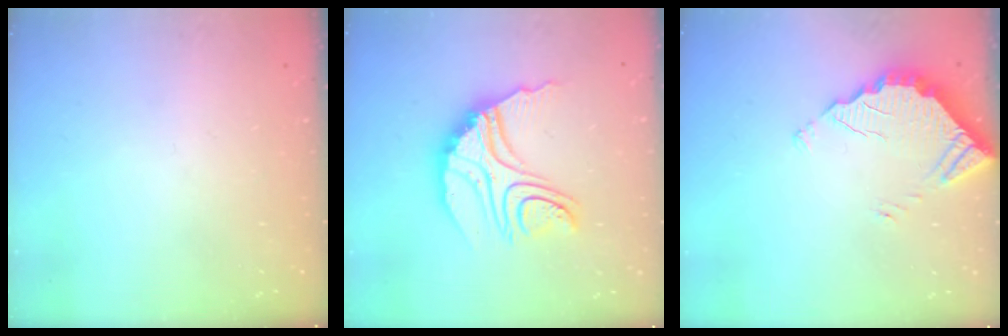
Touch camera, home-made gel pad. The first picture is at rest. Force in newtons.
{"total": 14.9, "press": 14.9, "slide": 1.4}
{"total": 3.5, "press": 3.5, "slide": 0.2}